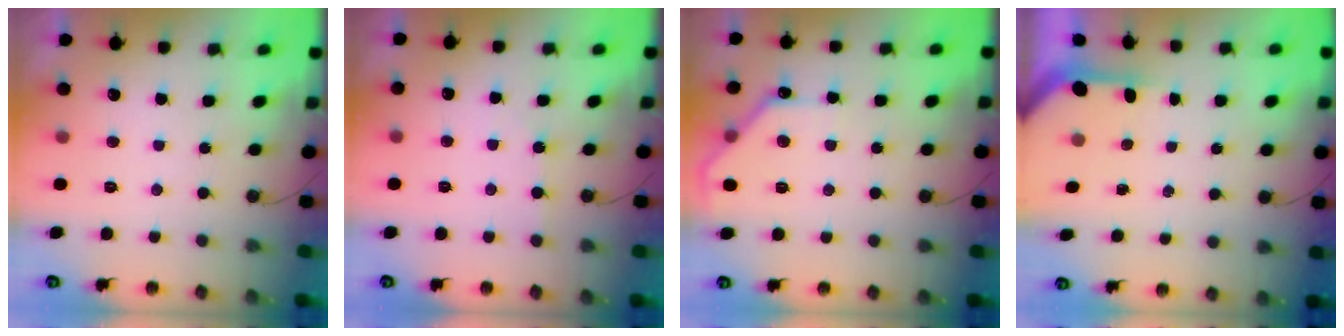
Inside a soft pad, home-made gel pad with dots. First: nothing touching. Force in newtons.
{"total": 2.7, "press": 2.7, "slide": 0.5}
{"total": 9.8, "press": 9.8, "slide": 0.3}
{"total": 2.8, "press": 2.8, "slide": 0.2}